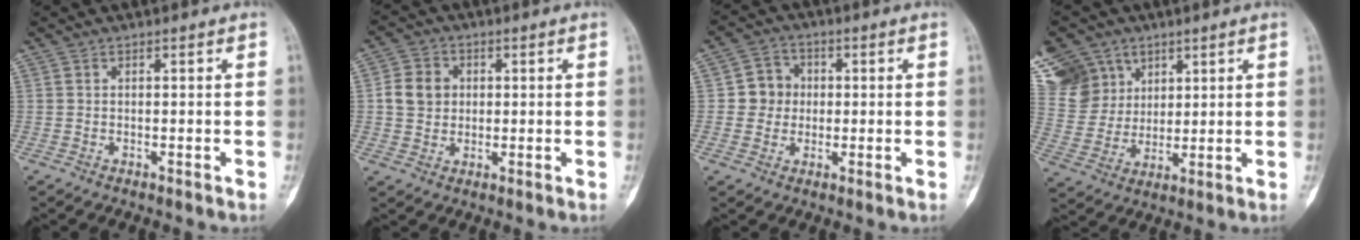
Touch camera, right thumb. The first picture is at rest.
{"total": 6.6, "force": [0.9, 5.7, 3.2], "torque": [-0.038, 0.004, 0.011]}
{"total": 6.1, "force": [0.3, 5.8, 1.9], "torque": [0.005, 0.010, -0.003]}
{"total": 17.0, "force": [9.1, 13.2, 5.6], "torque": [-0.105, -0.002, 0.194]}